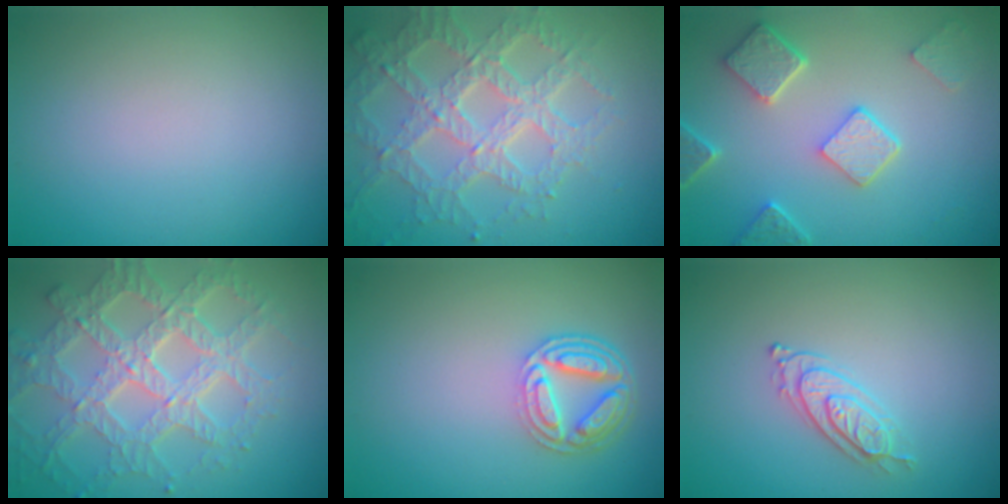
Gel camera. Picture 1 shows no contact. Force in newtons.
{"total": 7.0, "press": 5.1, "slide": 4.8}
{"total": 4.9, "press": 3.9, "slide": 3.0}
{"total": 7.8, "press": 5.6, "slide": 5.3}
{"total": 4.5, "press": 3.4, "slide": 2.9}
{"total": 2.2, "press": 2.1, "slide": 0.6}